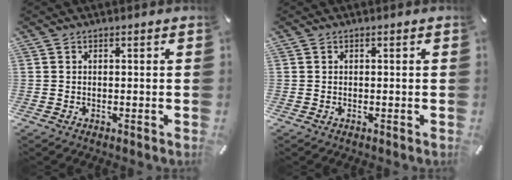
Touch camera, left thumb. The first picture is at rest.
{"total": 0.0}